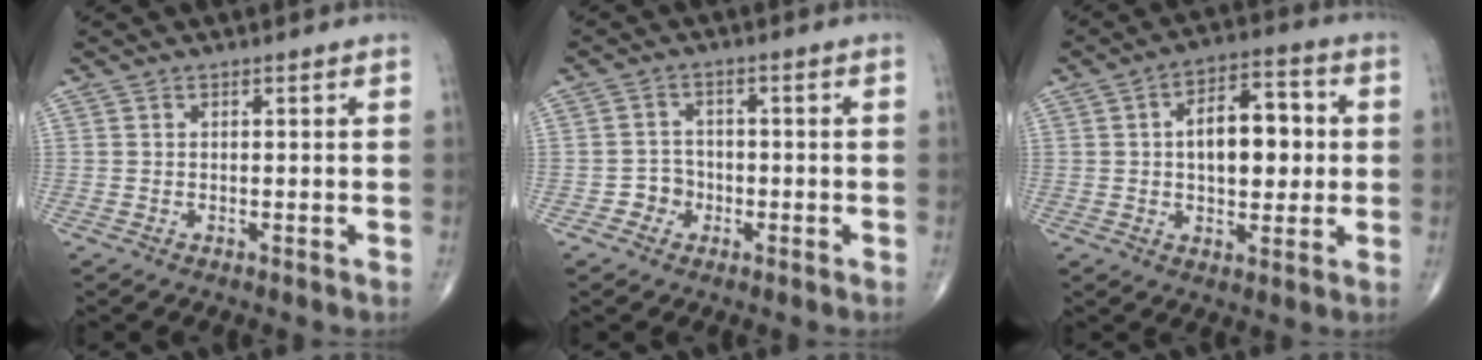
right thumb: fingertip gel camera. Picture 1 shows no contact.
{"total": 3.3, "force": [-1.4, 2.9, 0.6], "torque": [0.012, 0.013, -0.031]}
{"total": 12.4, "force": [1.0, 6.8, 10.3], "torque": [-0.128, 0.018, 0.013]}